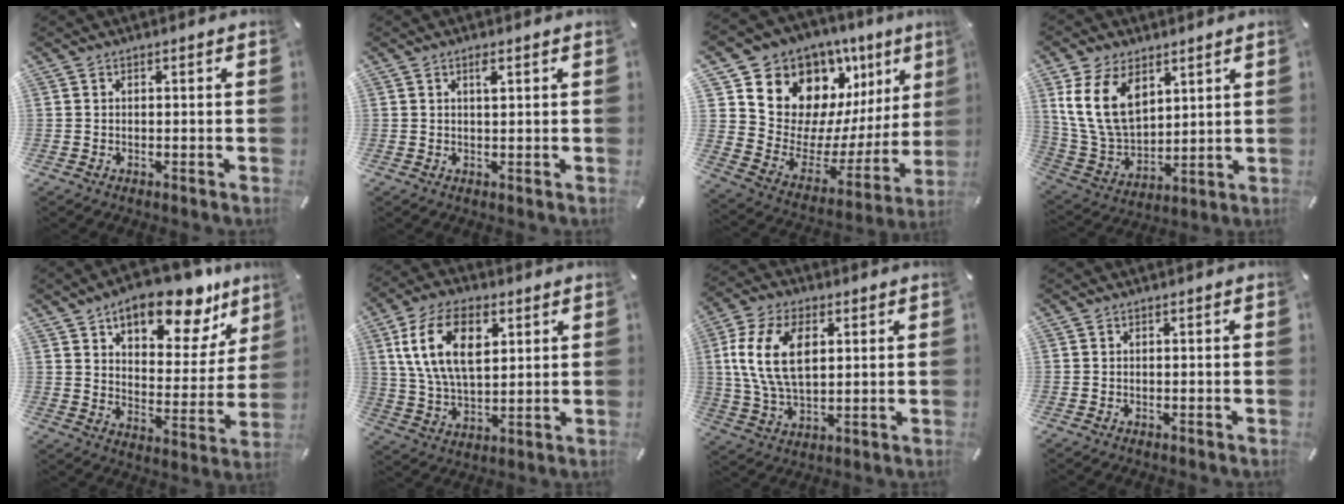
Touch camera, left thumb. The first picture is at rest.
{"total": 1.6, "force": [0.7, 0.4, 1.3], "torque": [-0.028, 0.002, 0.011]}
{"total": 14.3, "force": [9.4, 10.2, 3.6], "torque": [-0.043, -0.103, 0.180]}
{"total": 14.2, "force": [6.3, 9.7, 8.3], "torque": [-0.204, -0.027, 0.116]}
{"total": 16.8, "force": [12.6, 7.2, 8.4], "torque": [-0.114, -0.092, 0.211]}
{"total": 15.2, "force": [5.8, 8.8, 11.0], "torque": [-0.240, 0.001, 0.098]}
{"total": 13.2, "force": [3.1, 8.2, 9.8], "torque": [-0.226, 0.003, 0.052]}
{"total": 0.0}